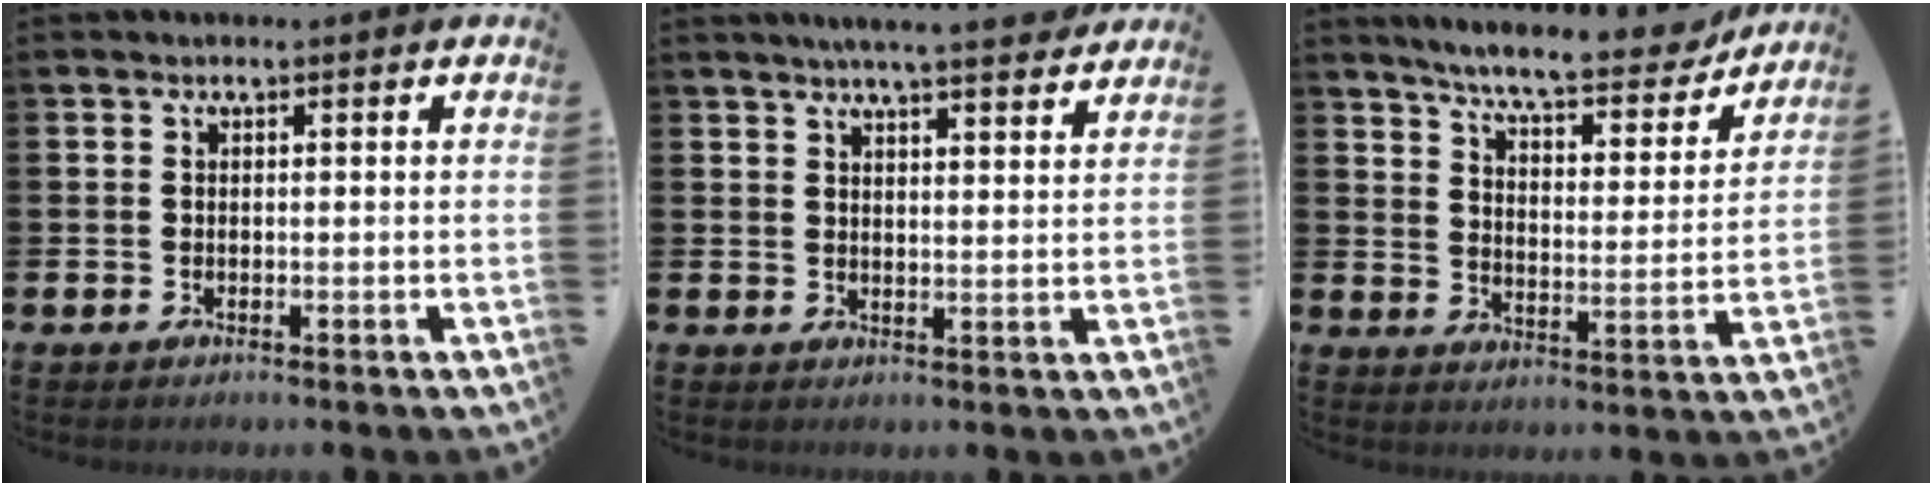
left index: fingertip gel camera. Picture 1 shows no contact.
{"total": 5.5, "force": [5.3, -0.2, 1.6], "torque": [-0.035, -0.028, 0.093]}
{"total": 8.2, "force": [7.6, 1.0, 2.9], "torque": [-0.076, -0.050, 0.128]}